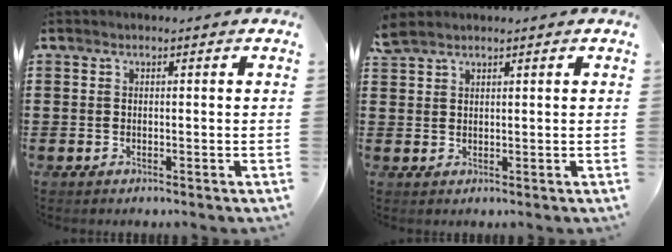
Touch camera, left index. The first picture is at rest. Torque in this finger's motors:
{"motor_torque": [0.90, 0.31, 0.25, 0.06]}